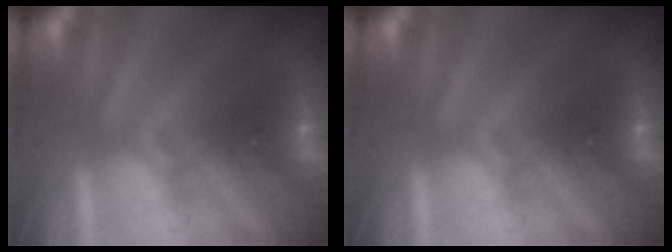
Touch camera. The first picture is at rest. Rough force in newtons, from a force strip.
{"total": 0.0}